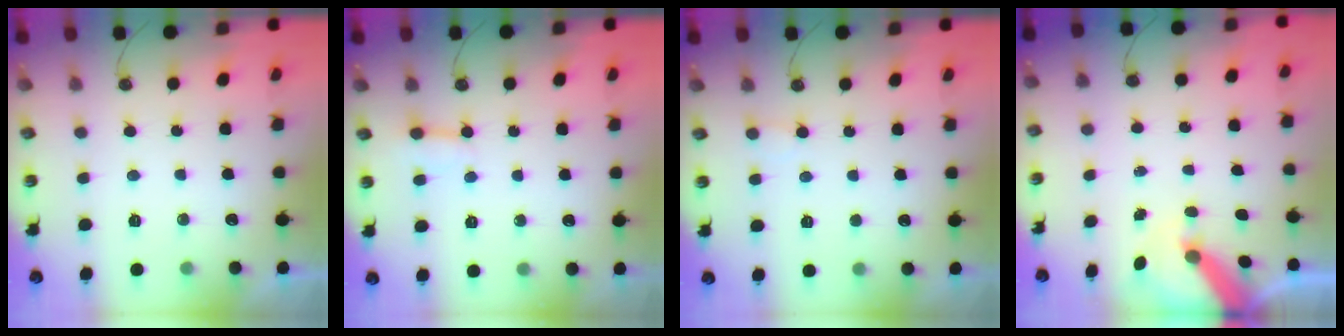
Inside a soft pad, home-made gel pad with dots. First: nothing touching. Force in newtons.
{"total": 1.9, "press": 1.9, "slide": 0.1}
{"total": 5.5, "press": 5.5, "slide": 0.4}
{"total": 6.9, "press": 6.9, "slide": 0.9}